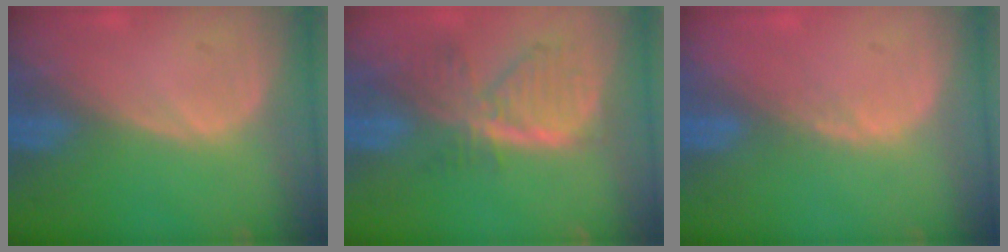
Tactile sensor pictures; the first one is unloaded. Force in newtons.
{"total": 8.1, "press": 7.0, "slide": 4.0}
{"total": 0.8, "press": 0.8, "slide": 0.3}